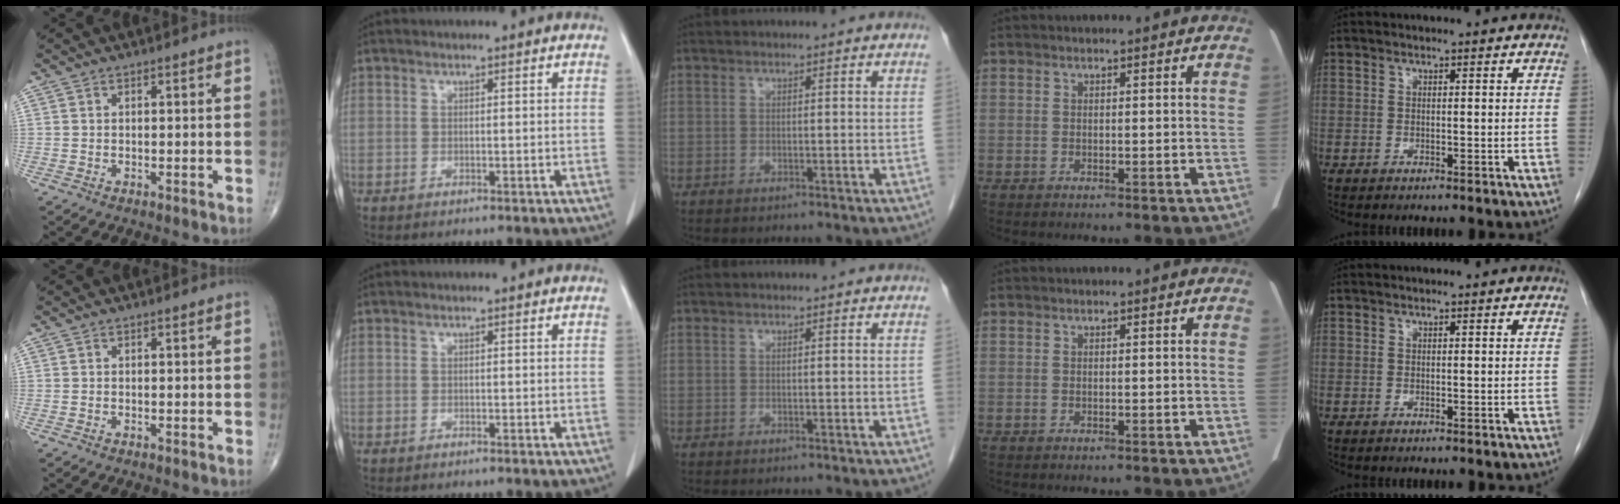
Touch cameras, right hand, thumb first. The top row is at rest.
{}